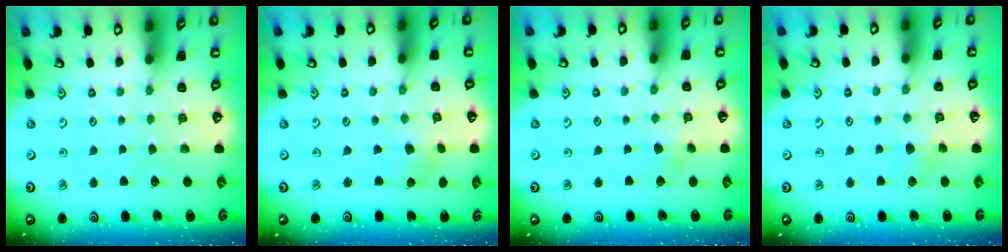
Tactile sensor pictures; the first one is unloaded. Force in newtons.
{"total": 2.8, "press": 2.8, "slide": 0.3}
{"total": 3.2, "press": 3.0, "slide": 0.9}
{"total": 3.1, "press": 3.1, "slide": 0.5}